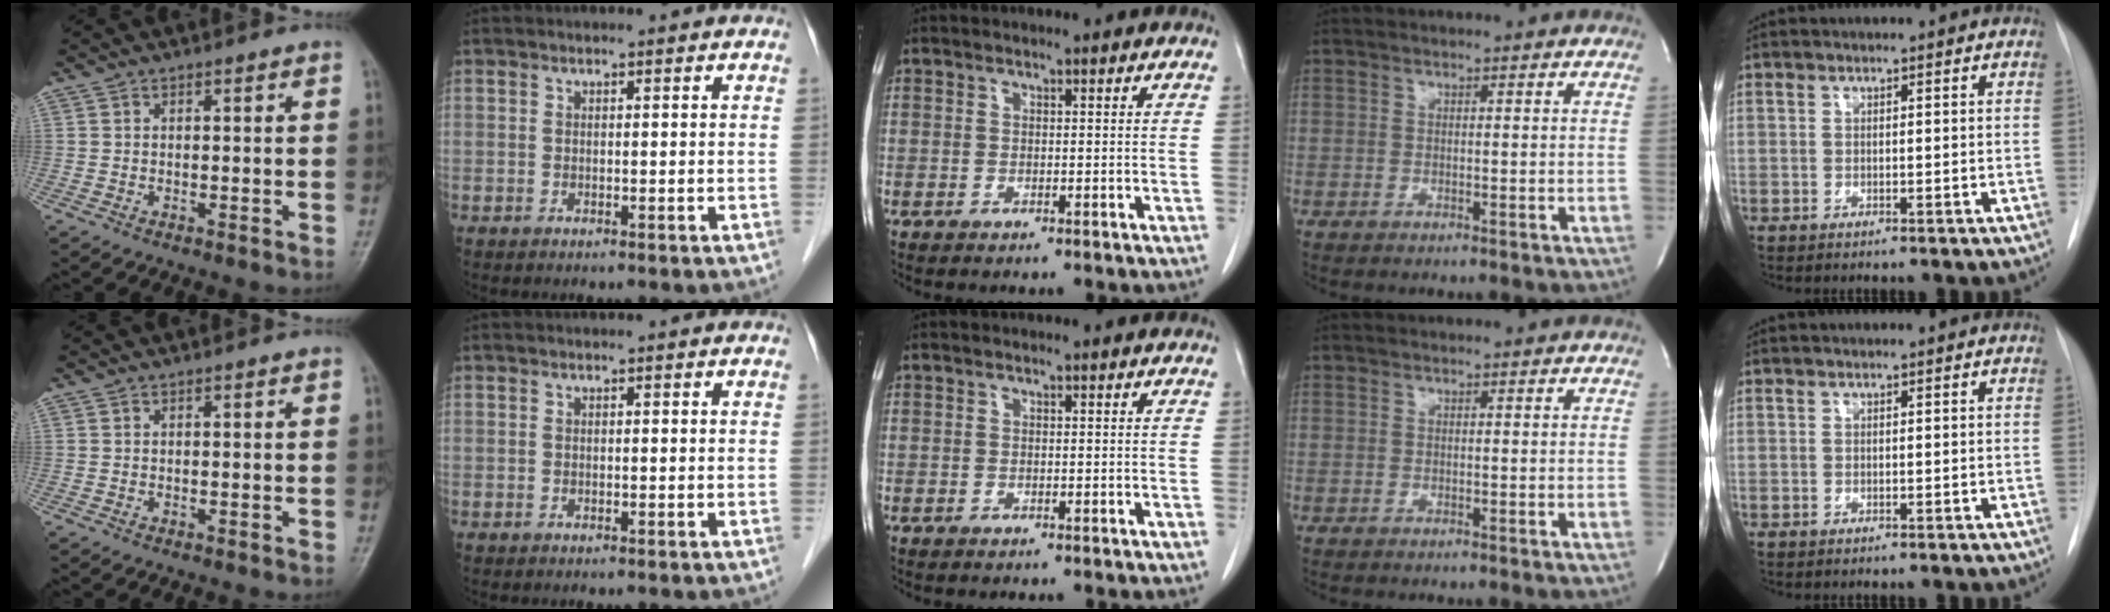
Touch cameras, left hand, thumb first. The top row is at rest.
{}